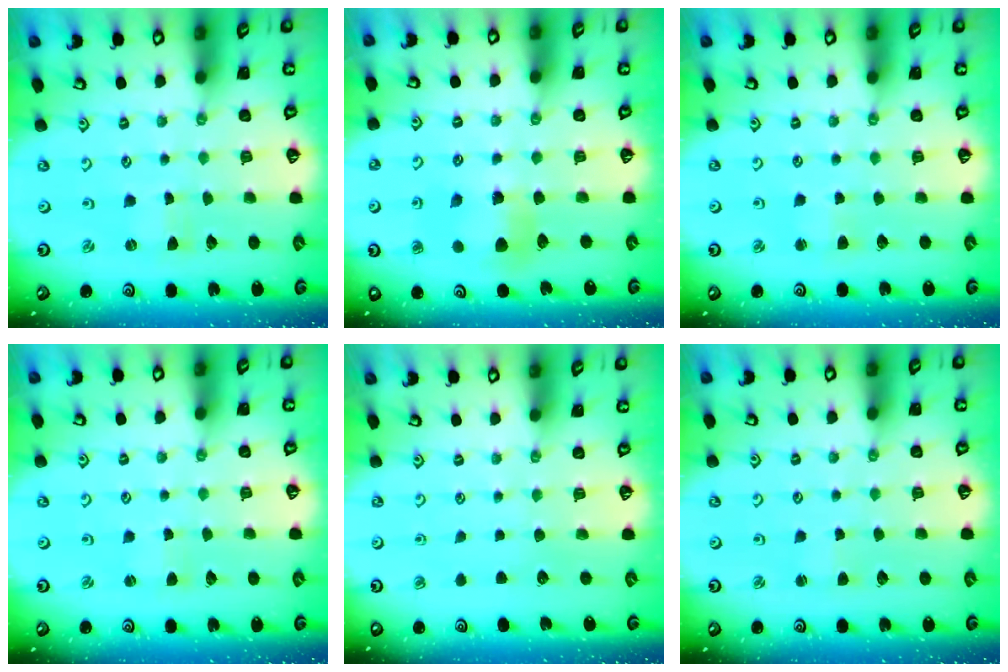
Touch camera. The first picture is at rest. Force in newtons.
{"total": 7.1, "press": 7.1, "slide": 0.5}
{"total": 1.5, "press": 1.4, "slide": 0.4}
{"total": 2.0, "press": 2.0, "slide": 0.4}
{"total": 0.0}
{"total": 0.7, "press": 0.7, "slide": 0.1}